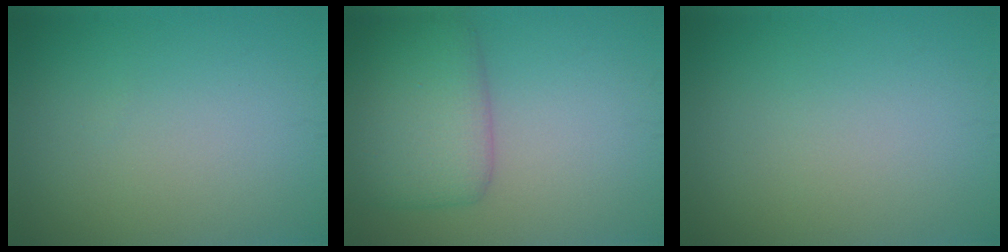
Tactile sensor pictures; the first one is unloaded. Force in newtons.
{"total": 5.5, "press": 5.5, "slide": 0.1}
{"total": 0.0}